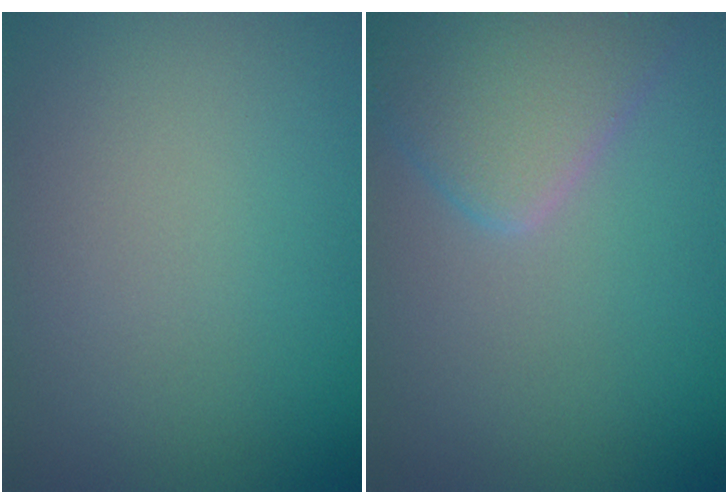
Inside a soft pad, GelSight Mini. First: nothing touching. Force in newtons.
{"total": 4.9, "press": 4.9, "slide": 0.3}